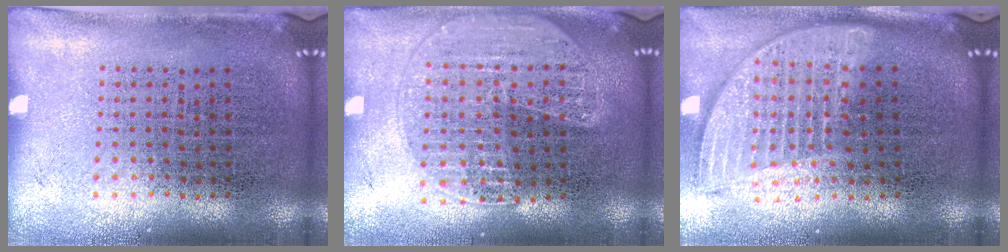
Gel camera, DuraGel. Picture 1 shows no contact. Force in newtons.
{"total": 1.7, "press": 1.6, "slide": 0.6}
{"total": 1.8, "press": 1.5, "slide": 1.0}